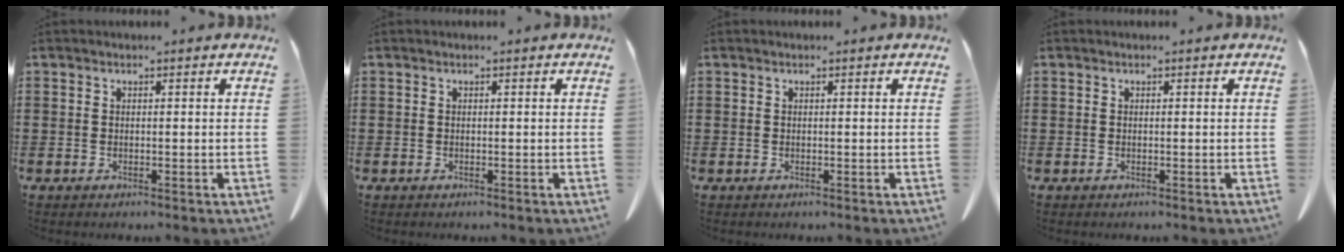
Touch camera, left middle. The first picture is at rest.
{"total": 0.0}
{"total": 0.0}
{"total": 0.0}